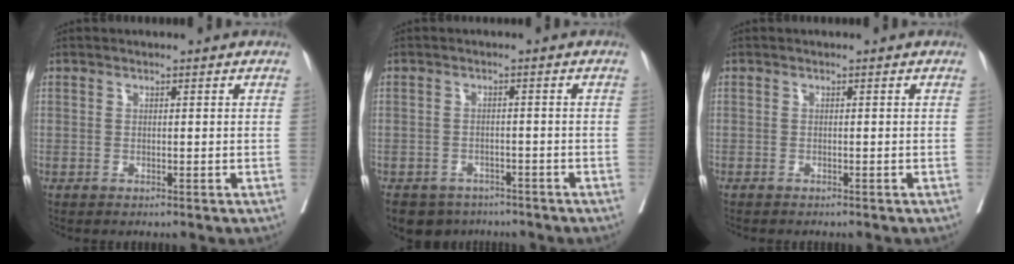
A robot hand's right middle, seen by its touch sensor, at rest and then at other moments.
{"total": 5.8, "force": [-4.1, 4.0, 1.0], "torque": [-0.013, 0.002, -0.057]}
{"total": 0.8, "force": [-0.7, 0.1, 0.3], "torque": [-0.003, -0.001, -0.013]}